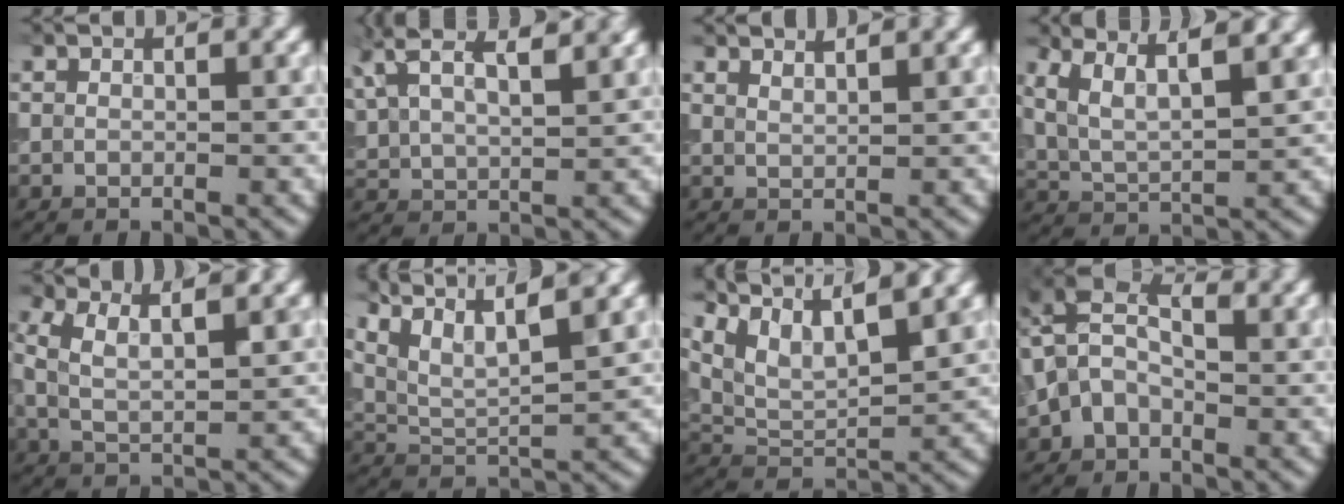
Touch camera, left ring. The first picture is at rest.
{"total": 10.3, "force": [6.4, 4.5, 6.6], "torque": [-0.160, 0.041, 0.096]}
{"total": 2.2, "force": [2.0, 0.3, 0.9], "torque": [-0.008, 0.011, 0.018]}
{"total": 7.0, "force": [4.1, 2.2, 5.2], "torque": [-0.104, 0.028, 0.058]}
{"total": 4.6, "force": [2.0, 1.6, 3.8], "torque": [-0.080, 0.011, 0.028]}
{"total": 9.7, "force": [7.2, 2.4, 6.1], "torque": [-0.131, 0.027, 0.101]}
{"total": 8.5, "force": [6.1, 2.6, 5.4], "torque": [-0.115, 0.013, 0.098]}
{"total": 7.0, "force": [0.6, 4.7, 5.2], "torque": [-0.116, 0.020, -0.006]}